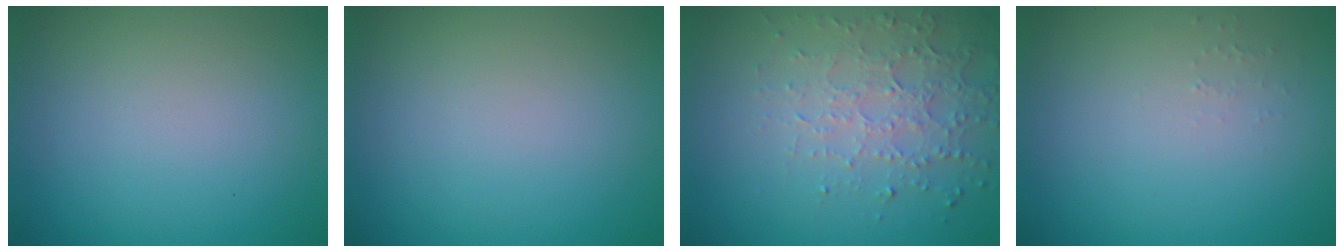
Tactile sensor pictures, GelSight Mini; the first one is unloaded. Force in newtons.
{"total": 0.0}
{"total": 4.6, "press": 3.2, "slide": 3.2}
{"total": 0.5, "press": 0.5, "slide": 0.1}